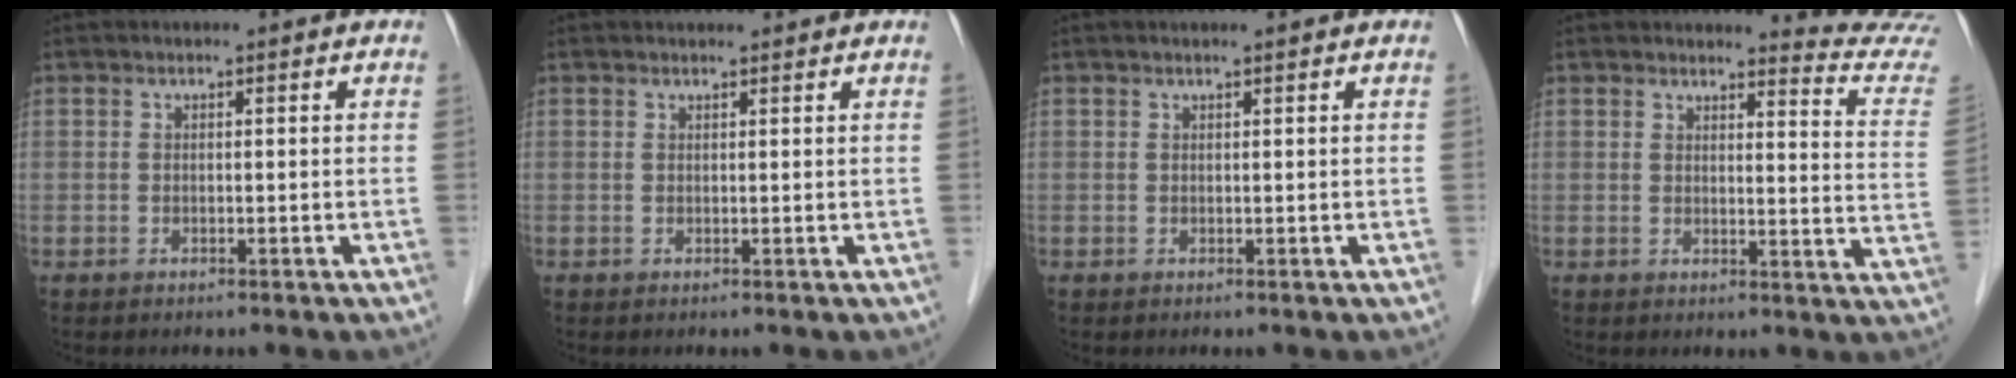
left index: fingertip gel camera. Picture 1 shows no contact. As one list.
[{"total": 2.4, "force": [2.3, 0.4, 0.6], "torque": [-0.010, 0.020, 0.031]}, {"total": 1.2, "force": [1.1, -0.1, 0.6], "torque": [-0.008, 0.012, 0.020]}, {"total": 10.0, "force": [9.9, -1.6, -0.3], "torque": [-0.003, -0.116, 0.092]}]